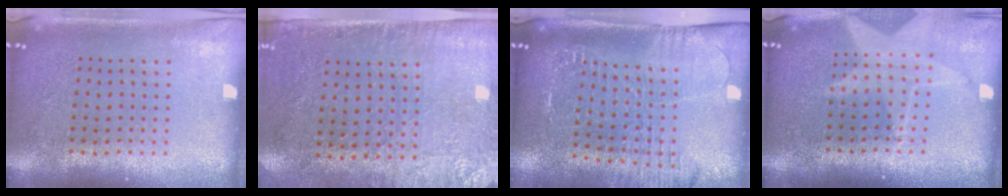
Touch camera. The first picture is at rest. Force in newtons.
{"total": 2.8, "press": 2.3, "slide": 1.6}
{"total": 1.9, "press": 1.9, "slide": 0.4}
{"total": 1.8, "press": 1.5, "slide": 1.1}